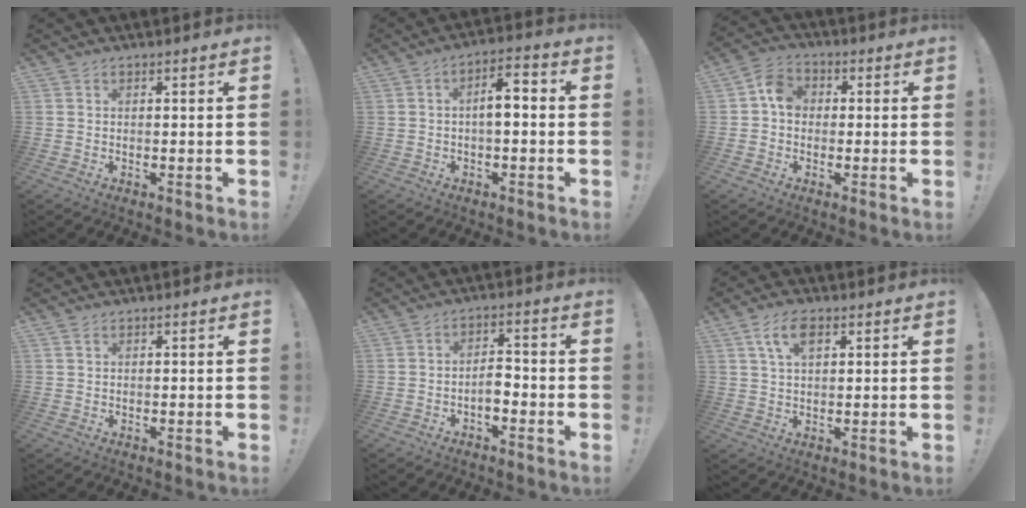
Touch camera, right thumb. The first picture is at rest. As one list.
[{"total": 6.7, "force": [-0.6, 2.6, 6.1], "torque": [-0.094, 0.009, -0.015]}, {"total": 6.7, "force": [0.0, 5.5, 3.9], "torque": [-0.065, 0.022, 0.005]}, {"total": 1.0, "force": [0.7, 0.5, 0.6], "torque": [-0.012, 0.001, 0.013]}, {"total": 4.9, "force": [-2.2, 2.2, 3.8], "torque": [-0.076, 0.007, -0.040]}, {"total": 7.0, "force": [3.0, 3.5, 5.3], "torque": [-0.099, 0.005, 0.054]}]